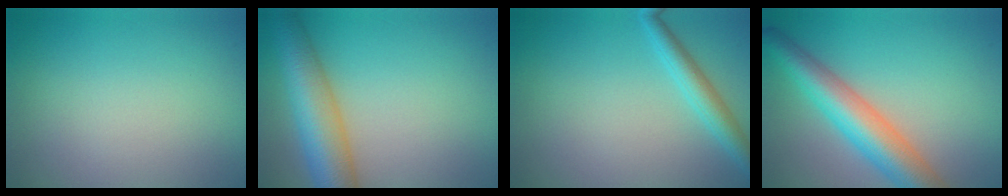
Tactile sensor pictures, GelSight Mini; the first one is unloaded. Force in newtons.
{"total": 7.9, "press": 7.9, "slide": 0.3}
{"total": 2.7, "press": 2.7, "slide": 0.1}
{"total": 6.9, "press": 6.9, "slide": 0.3}